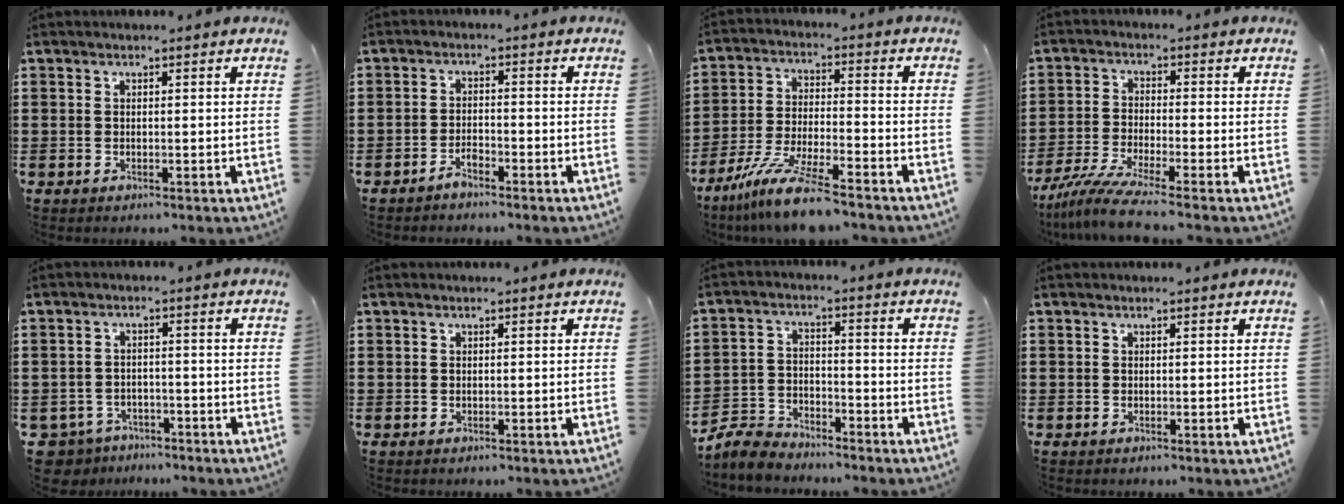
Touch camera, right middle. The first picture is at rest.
{"total": 2.4, "force": [-2.1, 0.4, 1.0], "torque": [-0.021, 0.005, -0.042]}
{"total": 10.1, "force": [-8.3, 0.4, 5.7], "torque": [-0.119, -0.001, -0.164]}
{"total": 6.2, "force": [-4.9, -0.2, 3.8], "torque": [-0.096, -0.027, -0.099]}
{"total": 3.2, "force": [-3.1, 1.0, 0.1], "torque": [-0.026, -0.004, -0.070]}
{"total": 0.0}
{"total": 5.5, "force": [-5.4, 1.1, 0.6], "torque": [-0.033, 0.006, -0.114]}
{"total": 0.0}